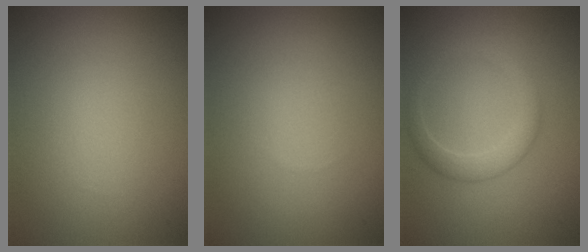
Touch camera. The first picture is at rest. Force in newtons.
{"total": 0.0}
{"total": 2.2, "press": 2.2, "slide": 0.1}